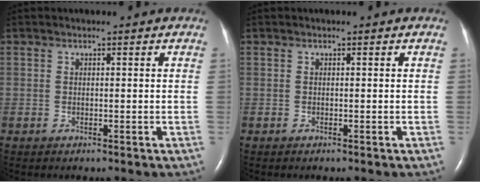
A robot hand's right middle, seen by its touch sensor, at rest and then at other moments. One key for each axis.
{"total": 0.0}